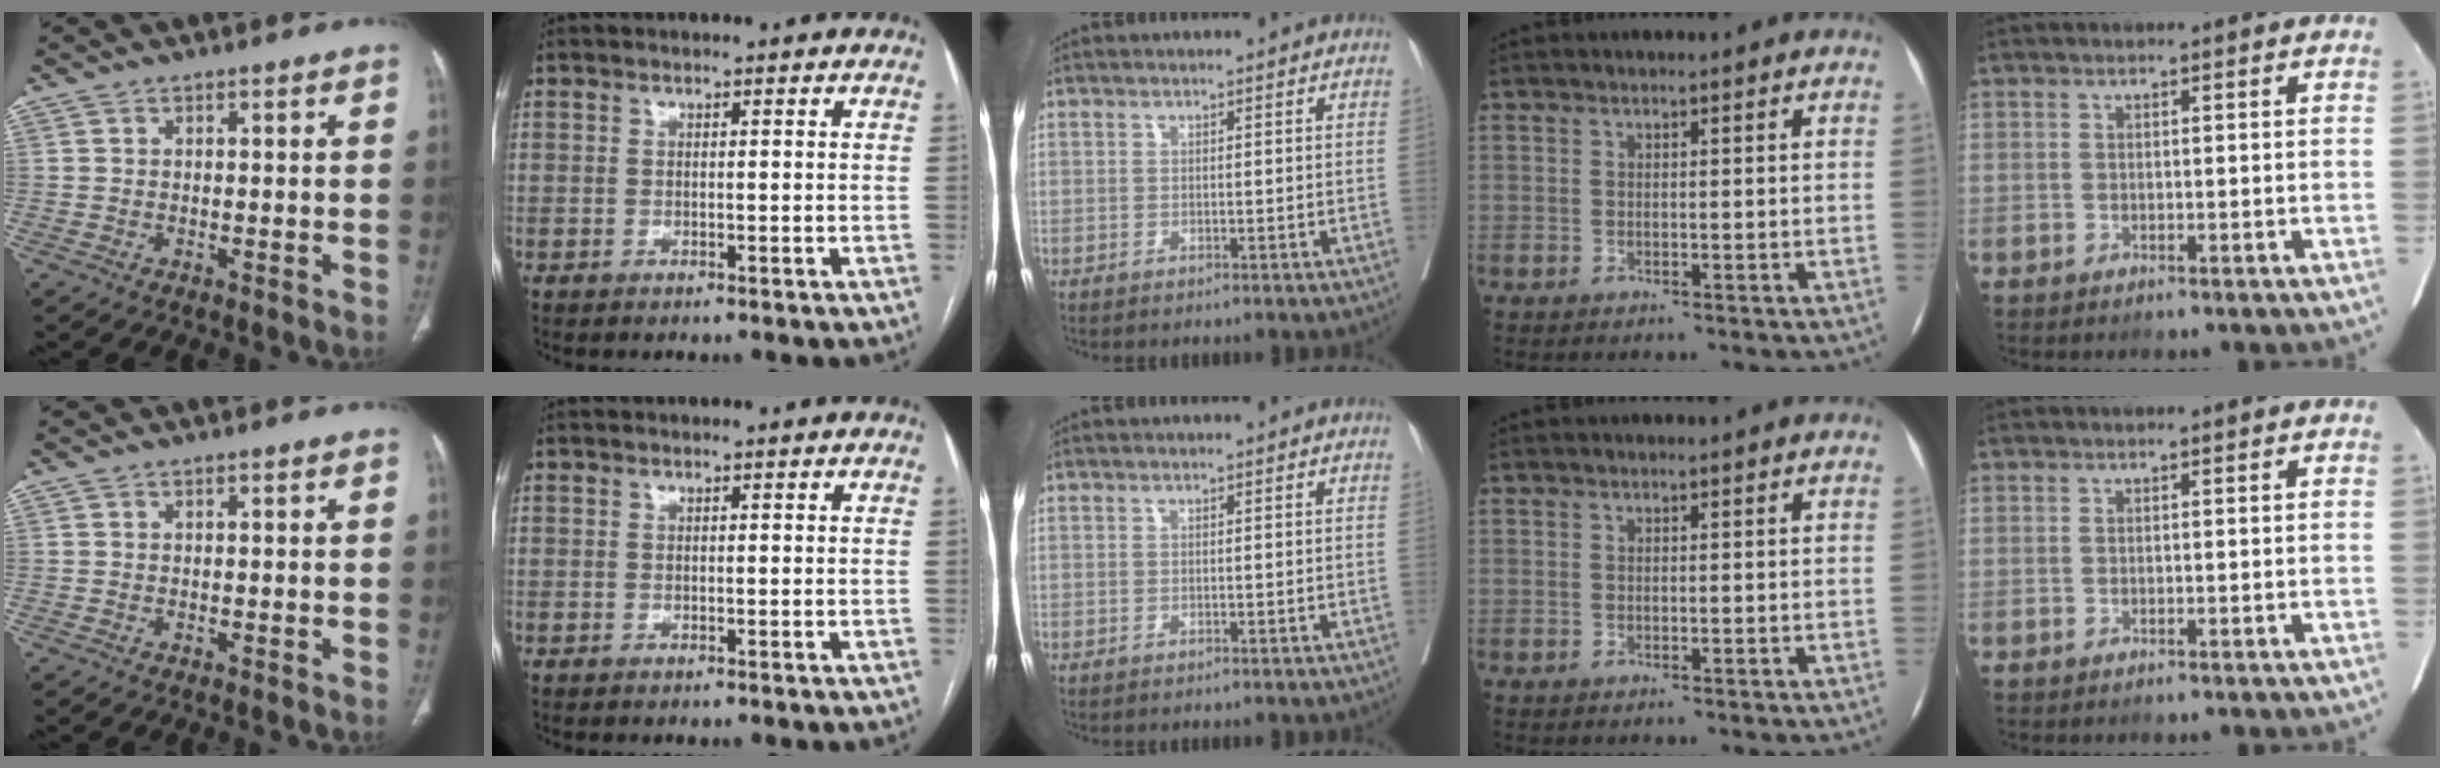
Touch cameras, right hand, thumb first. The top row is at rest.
{}